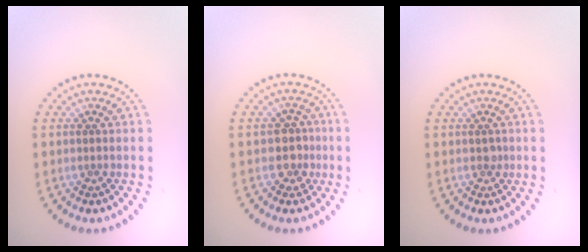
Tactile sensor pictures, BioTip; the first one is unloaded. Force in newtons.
{"total": 2.2, "press": 1.9, "slide": 1.2}
{"total": 0.6, "press": 0.5, "slide": 0.3}